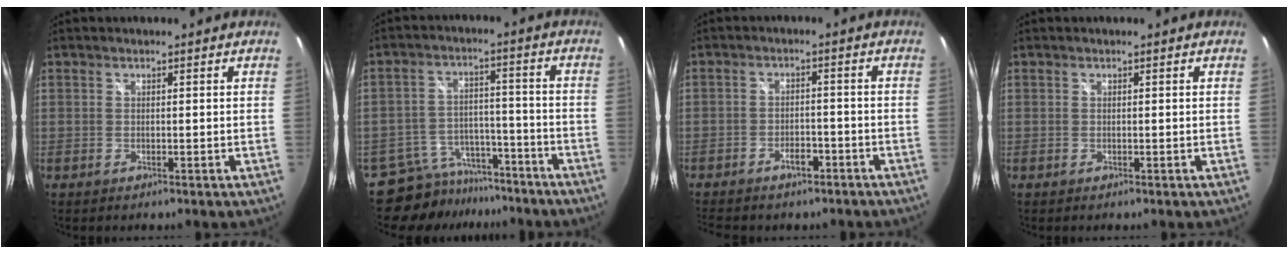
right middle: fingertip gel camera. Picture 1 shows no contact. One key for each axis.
{"total": 11.3, "fx": -9.8, "fy": 5.4, "fz": 1.7, "tx": -0.049, "ty": 0.021, "tz": -0.138}
{"total": 6.5, "fx": -5.1, "fy": 3.2, "fz": 2.6, "tx": -0.063, "ty": 0.006, "tz": -0.069}
{"total": 0.0}